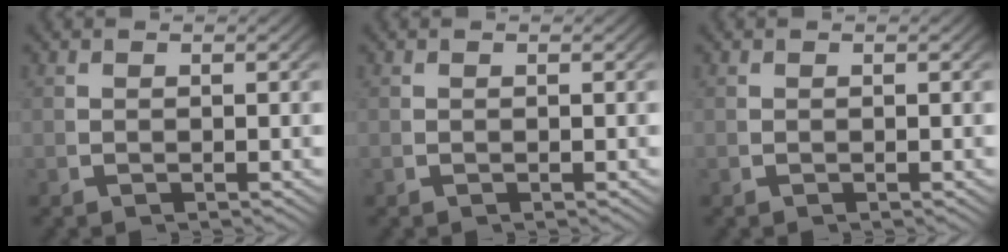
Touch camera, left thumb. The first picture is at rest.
{"total": 0.0}
{"total": 0.0}